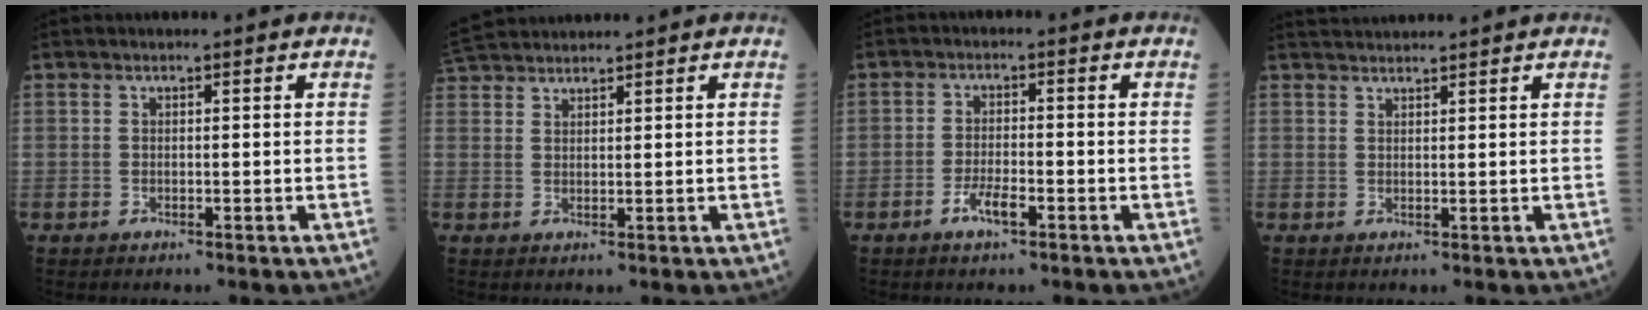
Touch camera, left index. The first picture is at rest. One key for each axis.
{"total": 5.2, "fx": 5.0, "fy": 0.2, "fz": 1.3, "tx": -0.035, "ty": 0.033, "tz": 0.097}
{"total": 3.3, "fx": -2.0, "fy": 0.7, "fz": 2.5, "tx": -0.050, "ty": 0.000, "tz": -0.040}
{"total": 3.4, "fx": 3.3, "fy": -0.5, "fz": 0.6, "tx": -0.008, "ty": 0.029, "tz": 0.063}